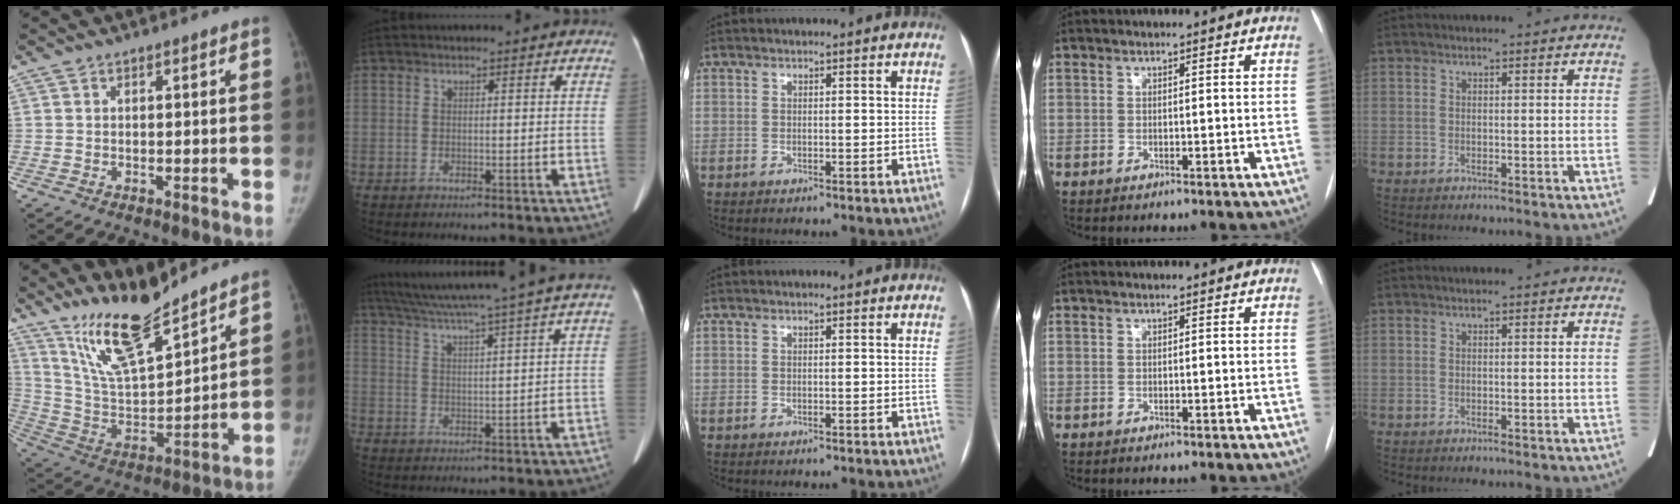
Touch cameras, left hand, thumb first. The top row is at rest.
{"thumb": {"total": 16.2, "force": [13.2, 3.5, 8.7], "torque": [-0.132, -0.082, 0.257]}, "index": {"total": 16.7, "force": [14.2, -2.1, 8.6], "torque": [-0.154, -0.003, 0.199]}}